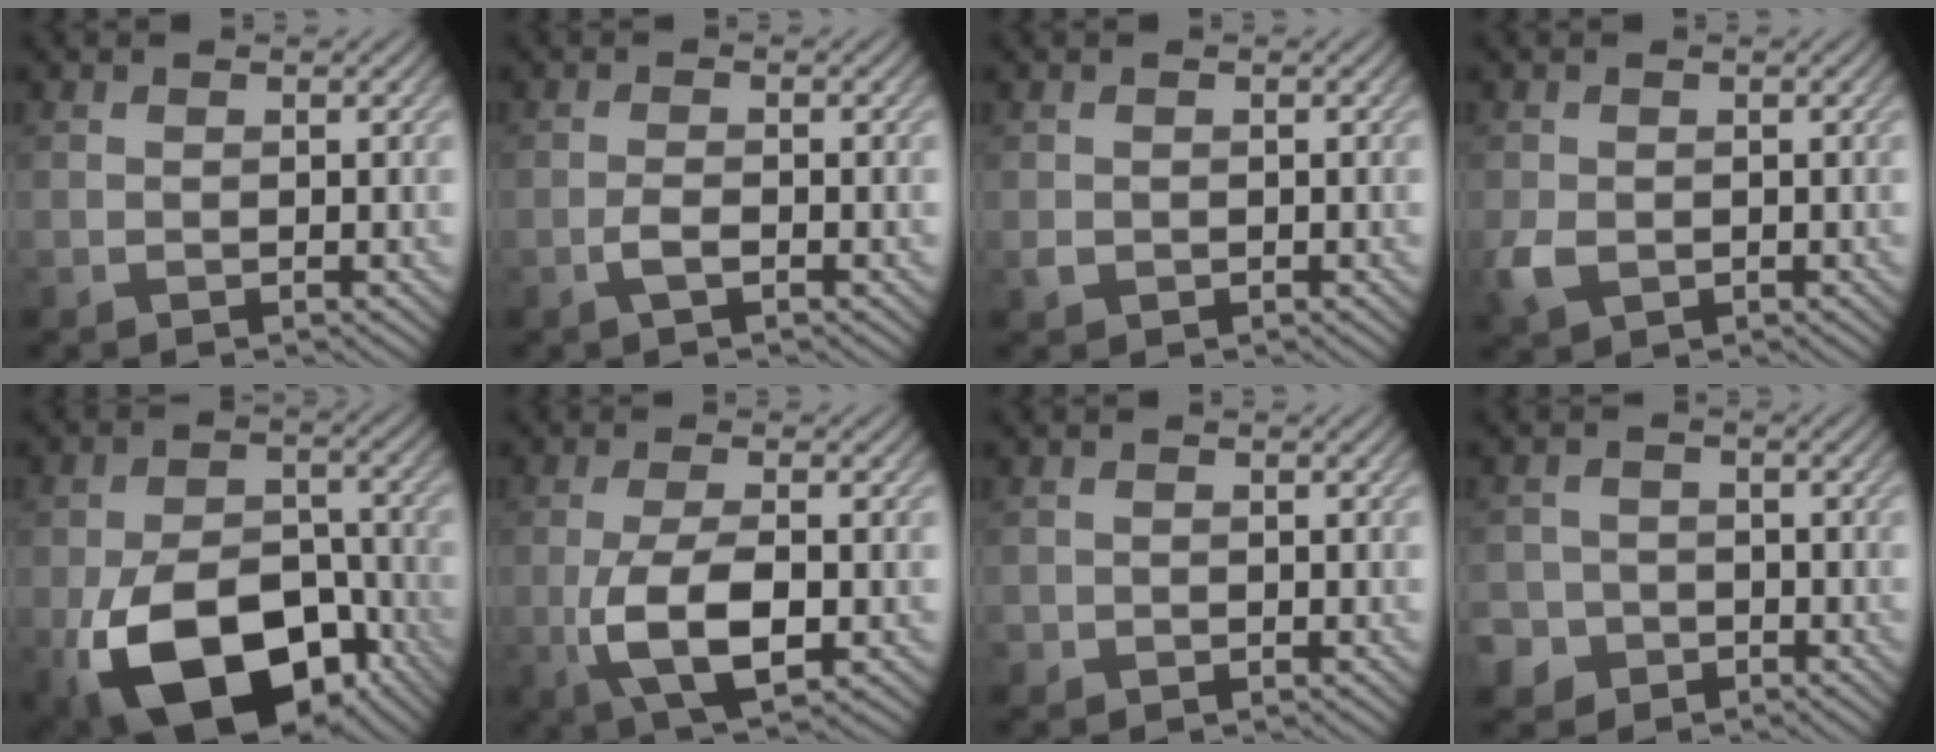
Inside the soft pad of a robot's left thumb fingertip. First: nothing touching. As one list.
[{"total": 1.8, "force": [-0.9, 0.5, 1.5], "torque": [-0.033, 0.003, -0.022]}, {"total": 1.0, "force": [-0.2, 0.9, 0.4], "torque": [-0.010, -0.006, -0.003]}, {"total": 3.0, "force": [-0.7, 2.3, 1.8], "torque": [-0.047, -0.011, -0.015]}, {"total": 16.9, "force": [-7.5, 10.2, 11.3], "torque": [-0.207, -0.039, -0.124]}, {"total": 7.9, "force": [-1.7, 3.2, 7.0], "torque": [-0.148, -0.007, -0.030]}, {"total": 0.6, "force": [-0.2, 0.5, -0.1], "torque": [0.005, -0.003, -0.008]}, {"total": 4.2, "force": [-2.3, 3.4, 0.5], "torque": [-0.004, -0.003, -0.053]}]